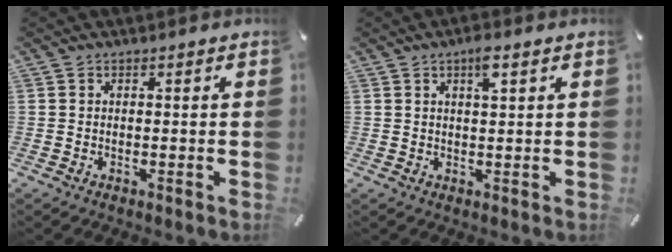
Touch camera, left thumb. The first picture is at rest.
{"total": 3.5, "force": [1.8, 0.7, 2.9], "torque": [-0.054, 0.001, 0.027]}